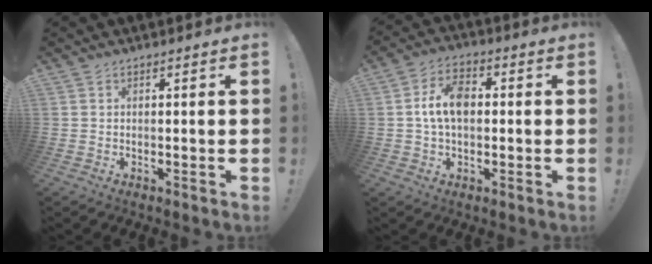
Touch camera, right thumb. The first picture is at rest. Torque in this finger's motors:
{"motor_torque": [1.41, 1.38, 0.65, -0.11, 0.01]}